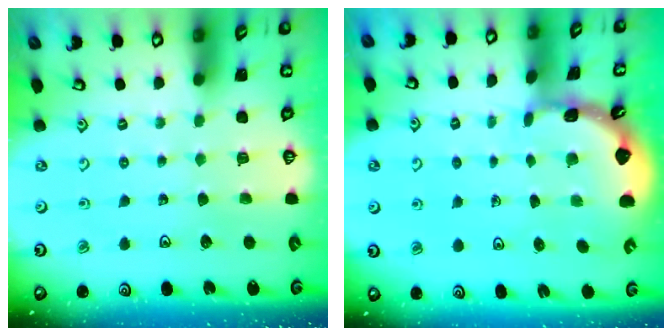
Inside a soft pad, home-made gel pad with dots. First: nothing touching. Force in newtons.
{"total": 1.8, "press": 1.8, "slide": 0.2}